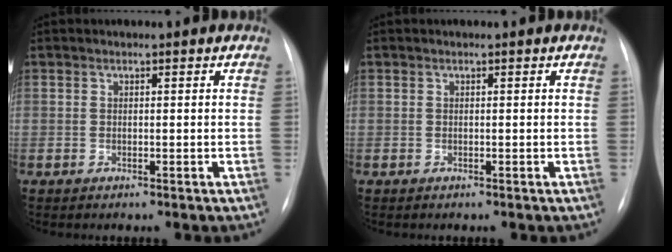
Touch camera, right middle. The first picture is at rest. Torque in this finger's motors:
{"motor_torque": [0.18, -0.24, 0.03, 0.00]}